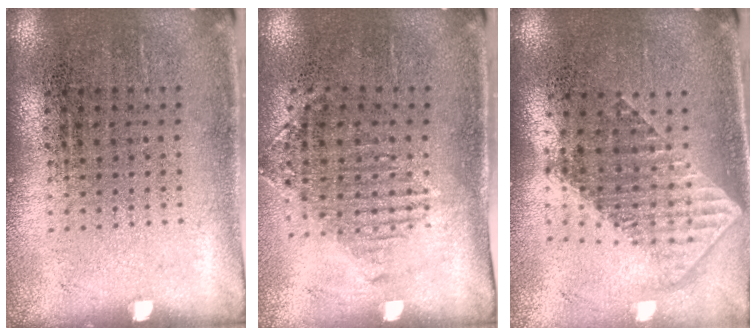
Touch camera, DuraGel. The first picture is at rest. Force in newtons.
{"total": 1.2, "press": 1.1, "slide": 0.5}
{"total": 1.9, "press": 1.5, "slide": 1.2}